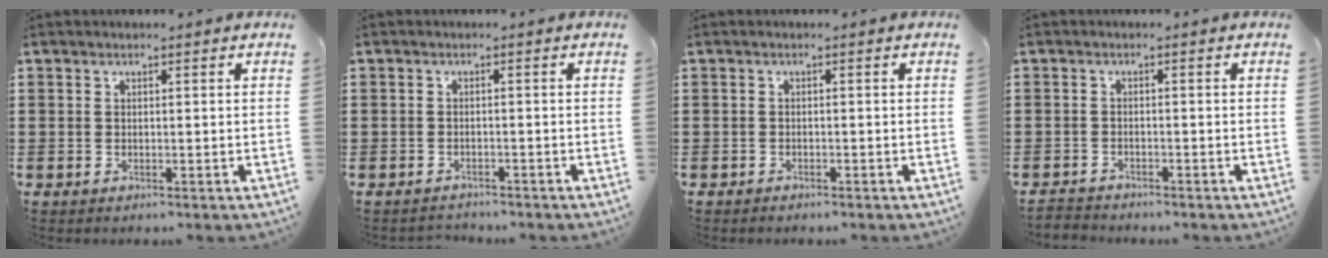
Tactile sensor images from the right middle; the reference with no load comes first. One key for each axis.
{"total": 1.6, "fx": -1.5, "fy": 0.5, "fz": -0.3, "tx": 0.000, "ty": 0.001, "tz": -0.035}
{"total": 0.9, "fx": -0.9, "fy": 0.2, "fz": -0.1, "tx": -0.002, "ty": 0.000, "tz": -0.019}
{"total": 1.8, "fx": -1.7, "fy": 0.3, "fz": -0.2, "tx": -0.004, "ty": -0.002, "tz": -0.038}